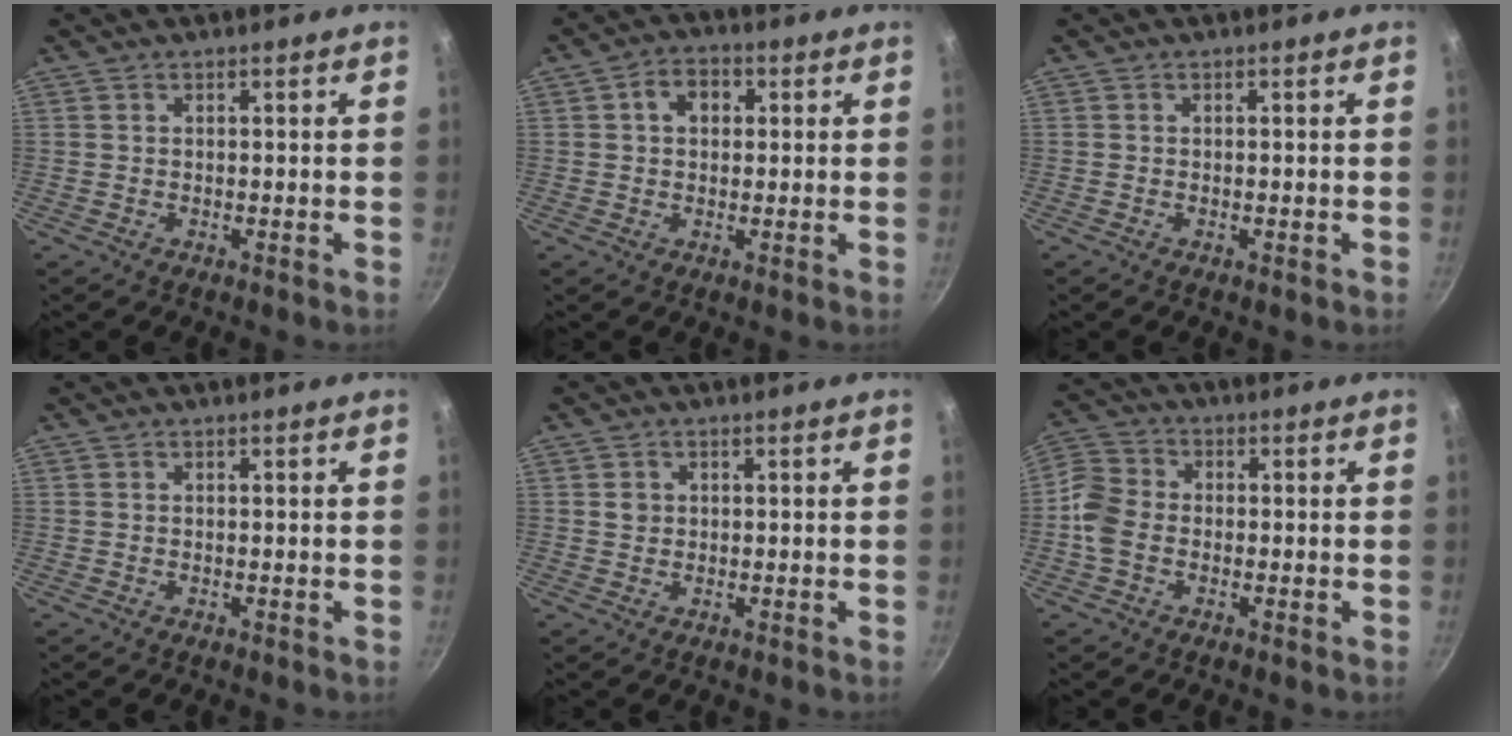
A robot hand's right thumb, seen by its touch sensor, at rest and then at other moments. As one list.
[{"total": 5.4, "force": [1.3, 4.1, 3.3], "torque": [-0.029, 0.011, 0.013]}, {"total": 0.6, "force": [-0.2, 0.1, 0.5], "torque": [-0.009, 0.001, -0.004]}, {"total": 0.0}, {"total": 1.6, "force": [0.3, 1.4, 0.6], "torque": [-0.004, 0.004, 0.005]}, {"total": 7.1, "force": [-1.7, 5.3, 4.3], "torque": [-0.080, 0.020, -0.049]}]